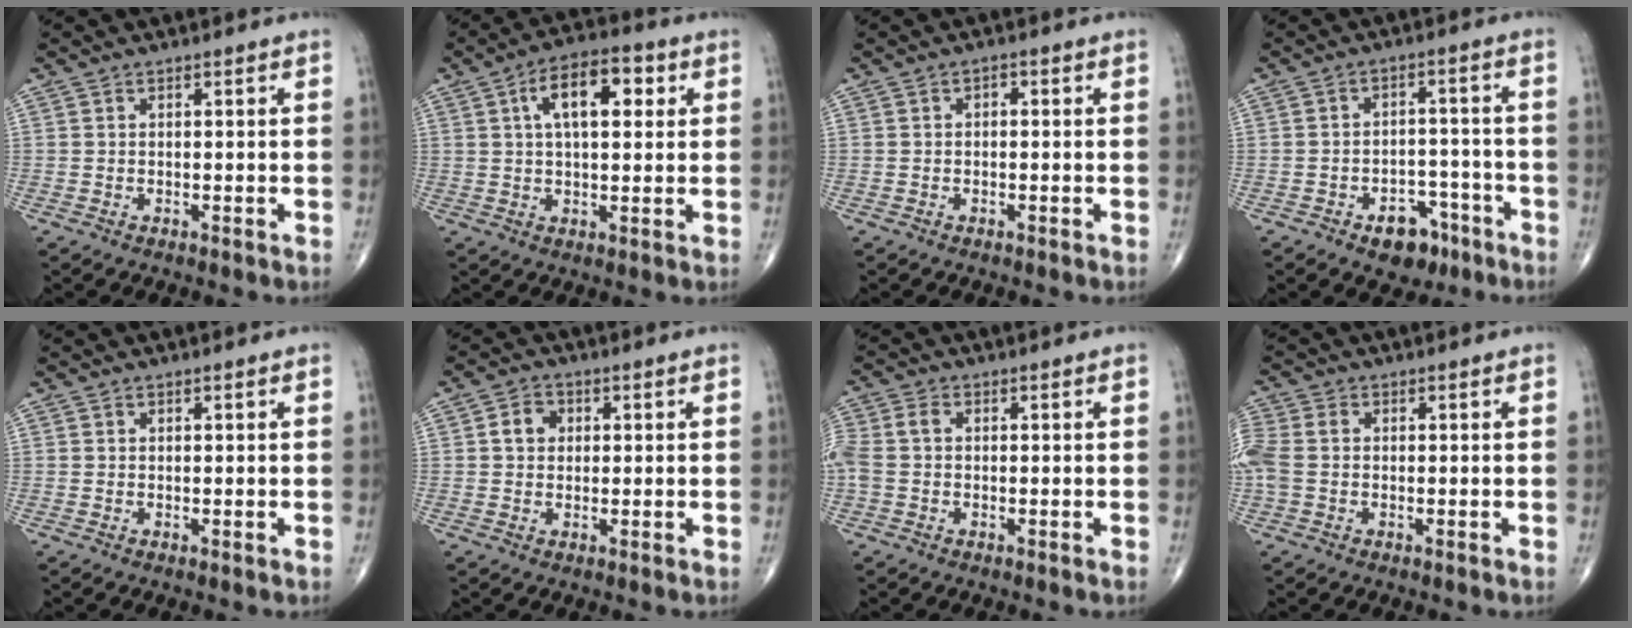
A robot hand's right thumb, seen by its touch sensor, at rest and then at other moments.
{"total": 10.9, "force": [3.2, 5.2, 9.0], "torque": [-0.130, 0.015, 0.045]}
{"total": 1.0, "force": [-0.1, 0.7, 0.7], "torque": [-0.002, 0.004, -0.007]}
{"total": 7.7, "force": [-4.5, 4.9, 3.9], "torque": [-0.023, 0.040, -0.061]}
{"total": 0.0}
{"total": 3.6, "force": [0.6, 3.0, 1.9], "torque": [-0.021, 0.008, 0.006]}
{"total": 5.1, "force": [0.0, 3.6, 3.6], "torque": [-0.102, 0.017, -0.003]}
{"total": 5.4, "force": [-0.1, 3.9, 3.8], "torque": [-0.115, 0.013, -0.006]}